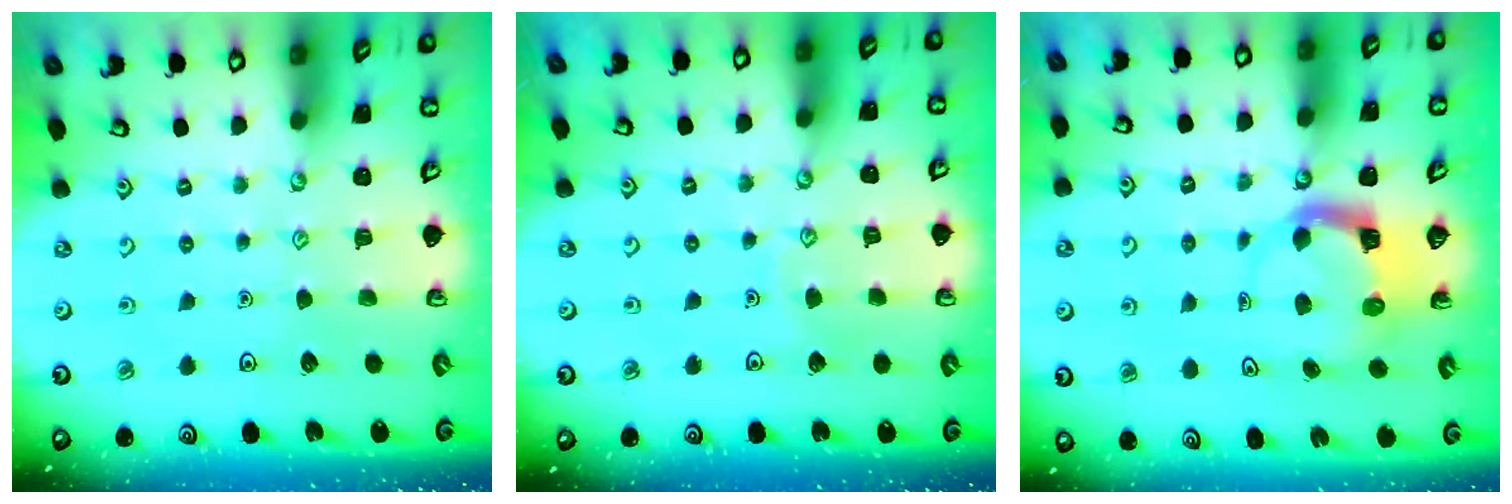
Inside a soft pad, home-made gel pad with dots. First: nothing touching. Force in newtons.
{"total": 4.0, "press": 4.0, "slide": 0.4}
{"total": 3.9, "press": 3.9, "slide": 0.3}